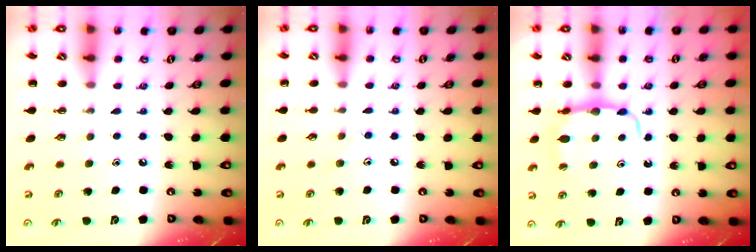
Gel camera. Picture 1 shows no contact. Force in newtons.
{"total": 4.8, "press": 4.5, "slide": 1.5}
{"total": 7.2, "press": 7.1, "slide": 0.8}